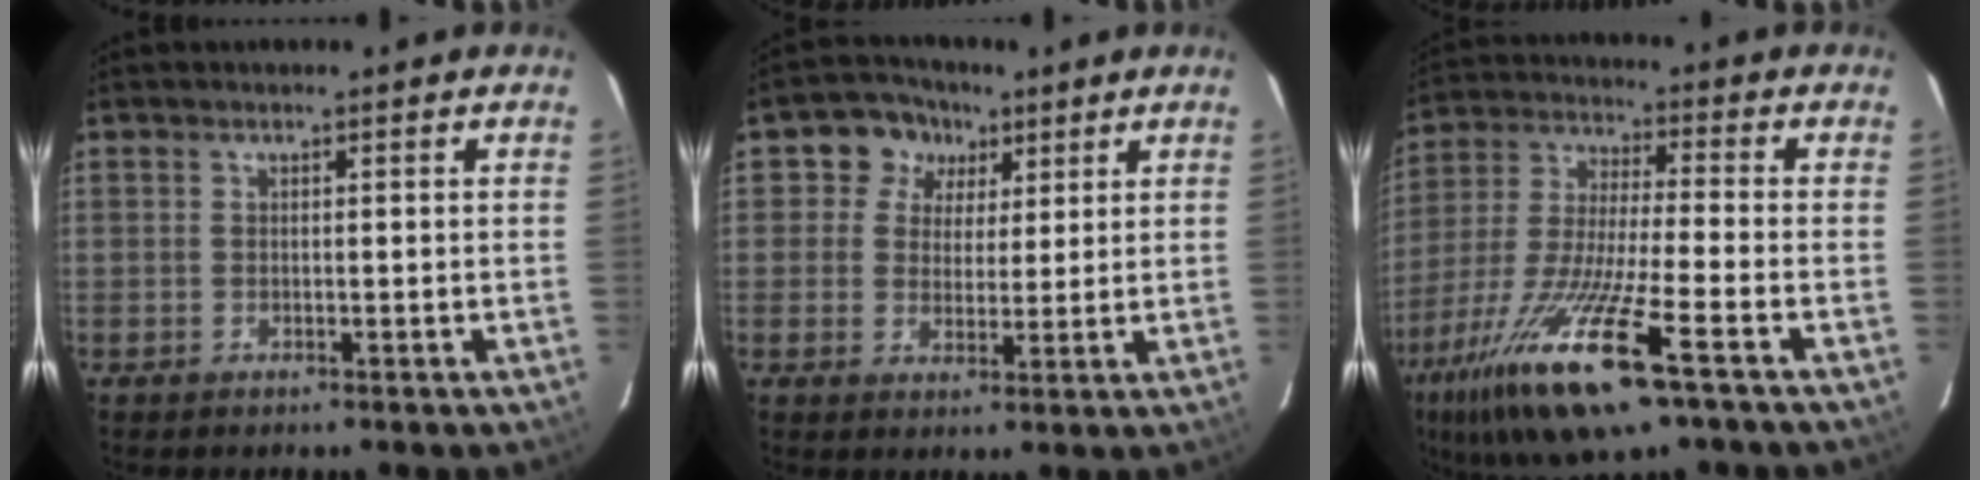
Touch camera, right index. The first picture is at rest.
{"total": 6.9, "force": [2.7, 6.2, 1.1], "torque": [-0.014, 0.017, 0.038]}
{"total": 19.6, "force": [-11.0, 3.1, 15.9], "torque": [-0.331, -0.045, -0.212]}